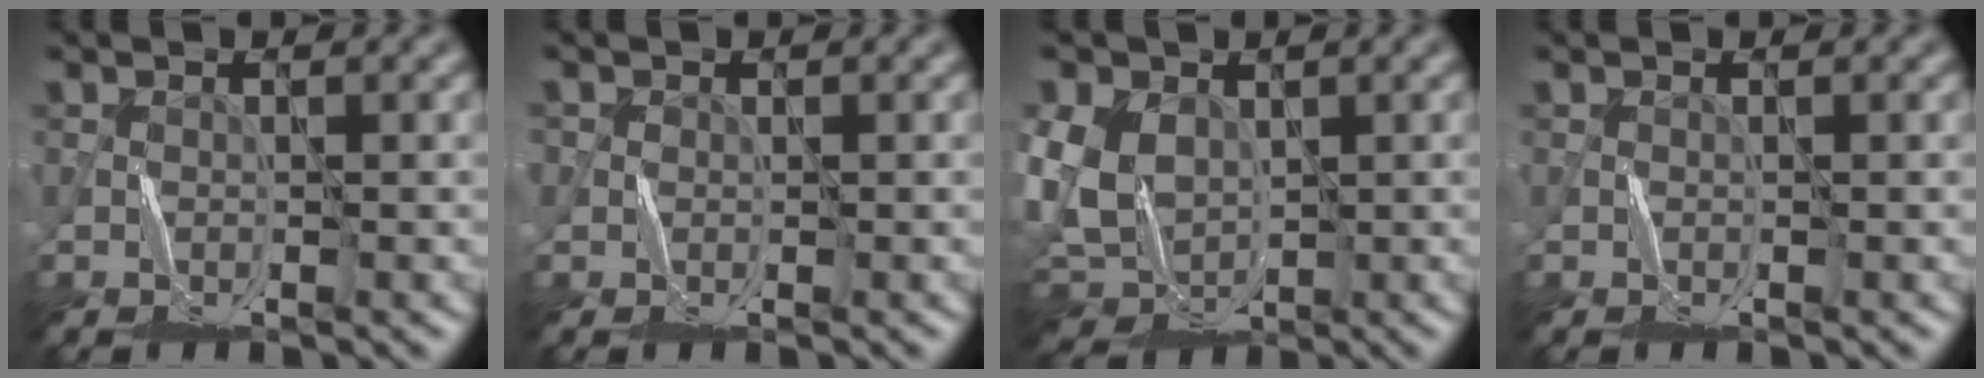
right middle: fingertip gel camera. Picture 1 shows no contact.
{"total": 0.5, "force": [0.1, 0.5, -0.2], "torque": [0.007, 0.001, -0.001]}
{"total": 6.2, "force": [0.8, 4.8, 3.9], "torque": [-0.095, -0.001, 0.005]}
{"total": 0.0}